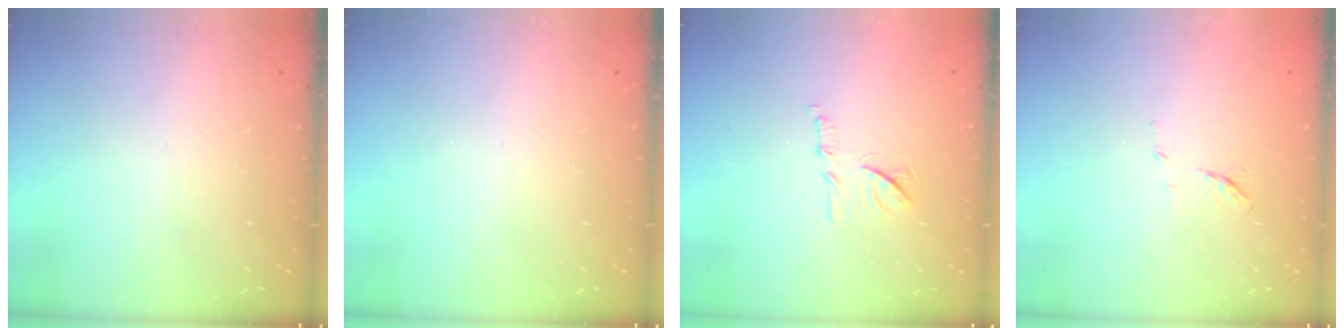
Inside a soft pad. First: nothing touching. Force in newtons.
{"total": 0.0}
{"total": 9.6, "press": 9.6, "slide": 0.3}
{"total": 4.9, "press": 4.8, "slide": 1.3}